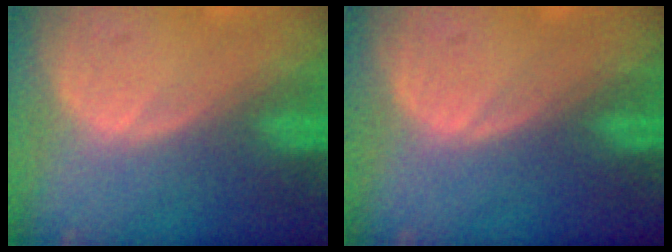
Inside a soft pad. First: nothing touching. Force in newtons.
{"total": 0.0}